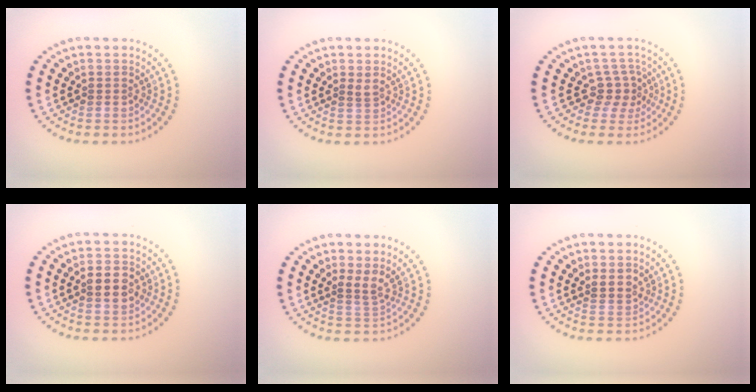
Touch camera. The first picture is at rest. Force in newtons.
{"total": 0.9, "press": 0.6, "slide": 0.7}
{"total": 2.2, "press": 1.7, "slide": 1.4}
{"total": 2.9, "press": 2.9, "slide": 0.1}
{"total": 1.7, "press": 1.1, "slide": 1.3}
{"total": 1.7, "press": 1.4, "slide": 1.0}